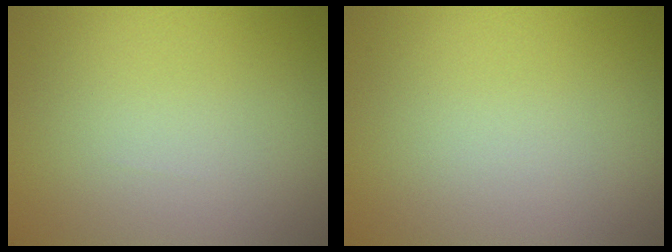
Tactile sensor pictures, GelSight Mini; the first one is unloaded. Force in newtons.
{"total": 0.0}